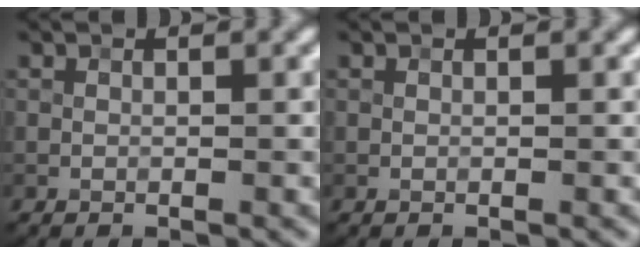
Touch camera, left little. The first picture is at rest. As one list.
[{"total": 0.0}]